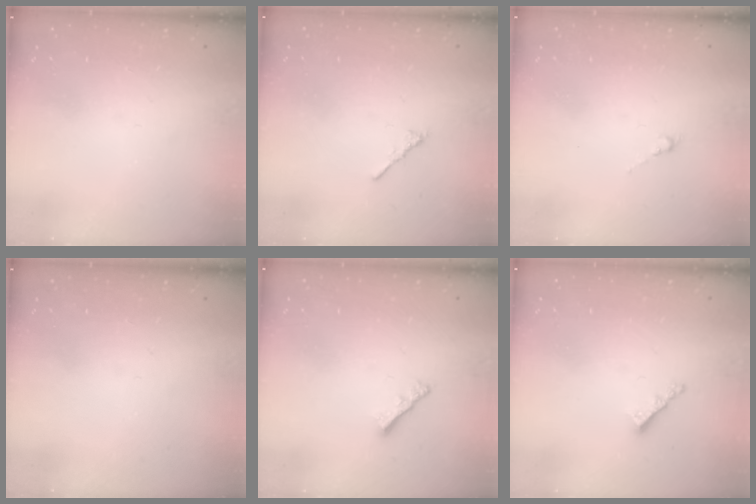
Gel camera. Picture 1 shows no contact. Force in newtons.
{"total": 2.3, "press": 2.2, "slide": 0.6}
{"total": 0.5, "press": 0.3, "slide": 0.4}
{"total": 0.0}
{"total": 2.2, "press": 2.1, "slide": 0.6}
{"total": 2.9, "press": 2.9, "slide": 0.5}